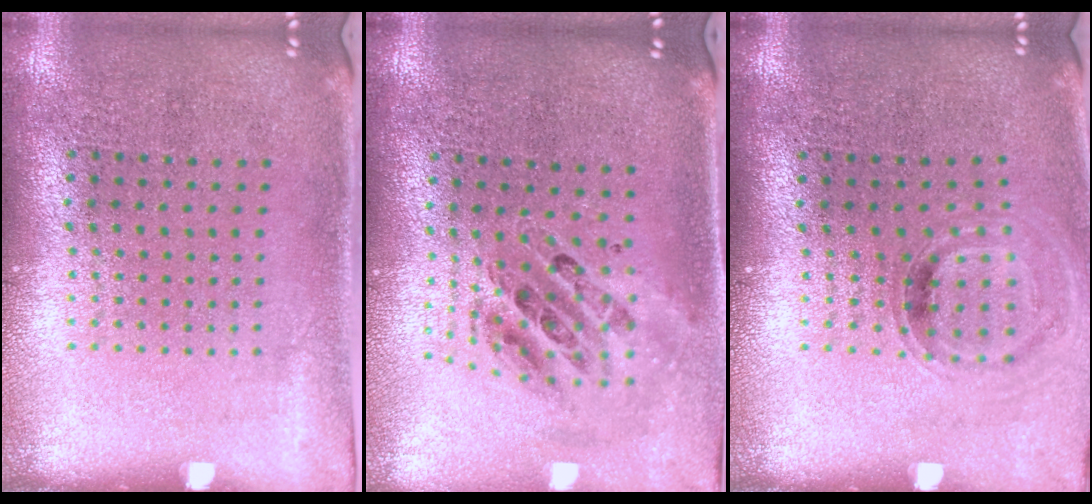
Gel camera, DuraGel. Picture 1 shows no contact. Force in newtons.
{"total": 0.9, "press": 0.9, "slide": 0.2}
{"total": 0.8, "press": 0.8, "slide": 0.2}